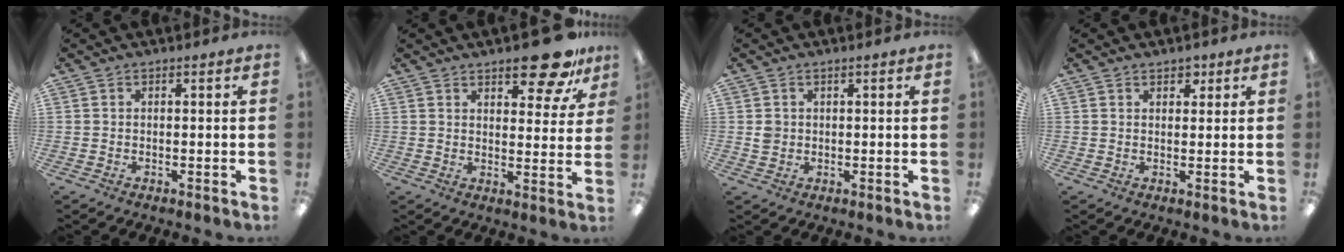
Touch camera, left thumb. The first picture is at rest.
{"total": 11.4, "force": [8.7, 3.9, 6.3], "torque": [-0.058, -0.062, 0.144]}
{"total": 1.9, "force": [0.3, 1.8, 0.7], "torque": [-0.015, 0.003, 0.004]}
{"total": 2.5, "force": [1.8, 1.4, 0.9], "torque": [-0.003, -0.006, 0.029]}